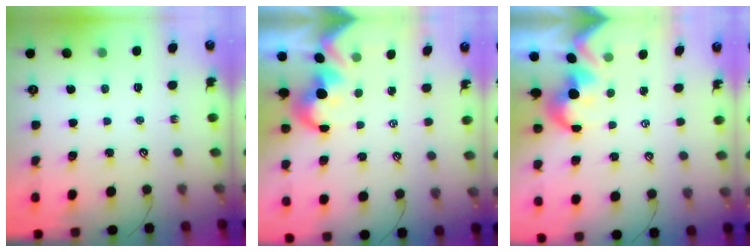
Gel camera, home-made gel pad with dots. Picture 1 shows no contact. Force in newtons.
{"total": 1.7, "press": 1.5, "slide": 0.8}
{"total": 1.7, "press": 1.3, "slide": 1.0}